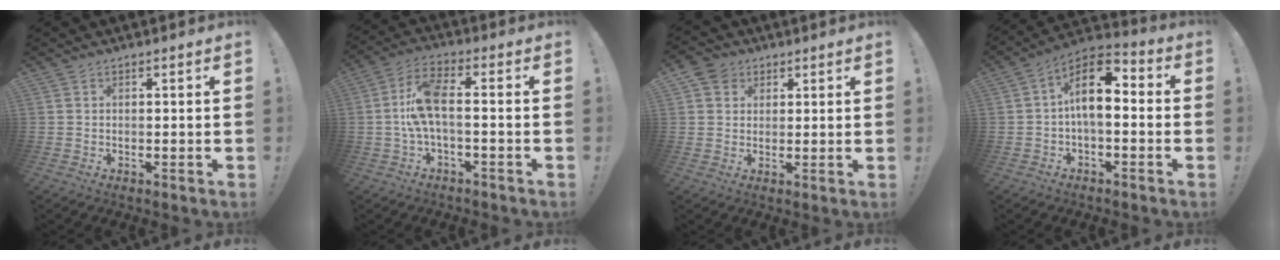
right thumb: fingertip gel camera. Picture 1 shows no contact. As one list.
[{"total": 10.3, "force": [-0.1, 3.3, 9.8], "torque": [-0.196, -0.004, -0.003]}, {"total": 6.2, "force": [2.8, 5.4, 1.3], "torque": [-0.022, -0.011, 0.057]}, {"total": 11.6, "force": [0.8, 5.9, 9.9], "torque": [-0.170, 0.008, 0.013]}]